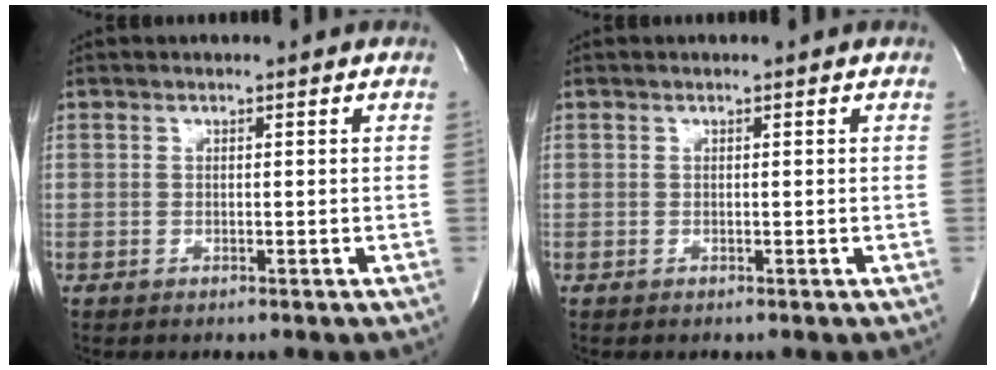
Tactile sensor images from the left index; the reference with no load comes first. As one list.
[{"total": 0.0}]